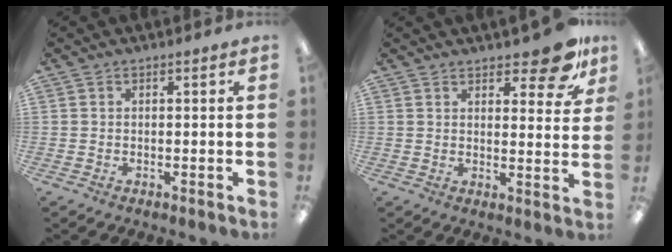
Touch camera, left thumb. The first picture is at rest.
{"total": 10.2, "force": [7.6, 3.3, 6.0], "torque": [-0.061, -0.051, 0.127]}